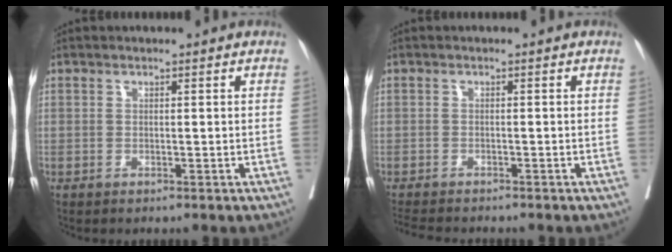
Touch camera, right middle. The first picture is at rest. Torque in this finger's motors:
{"motor_torque": [0.03, -0.07, 0.03, 0.01]}